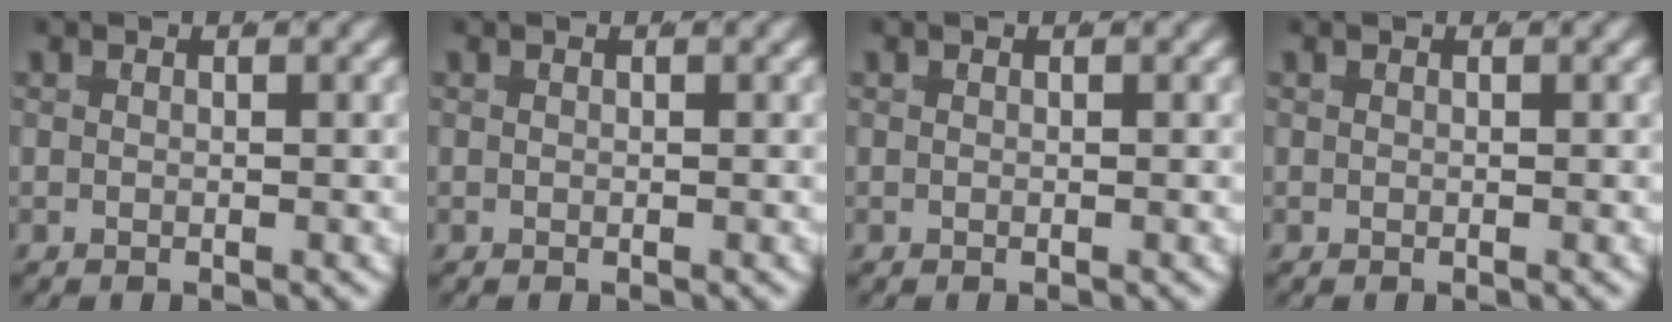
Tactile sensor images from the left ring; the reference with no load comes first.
{"total": 0.0}
{"total": 0.0}
{"total": 0.0}